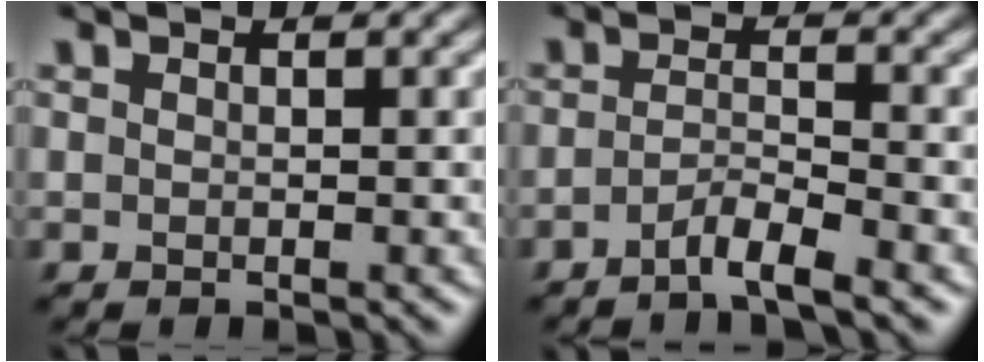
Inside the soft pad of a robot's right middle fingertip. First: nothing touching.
{"total": 2.5, "force": [-1.7, 0.2, 1.8], "torque": [-0.029, 0.002, -0.041]}